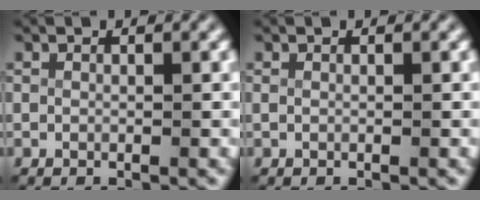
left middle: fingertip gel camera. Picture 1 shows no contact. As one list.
[{"total": 0.0}]